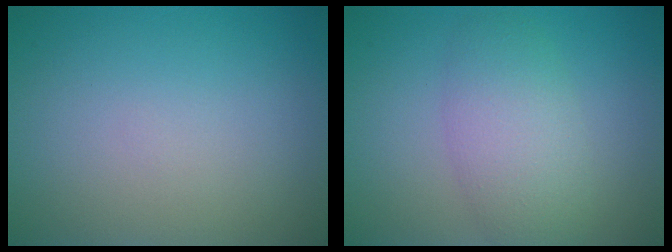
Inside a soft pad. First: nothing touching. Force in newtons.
{"total": 4.4, "press": 4.4, "slide": 0.3}